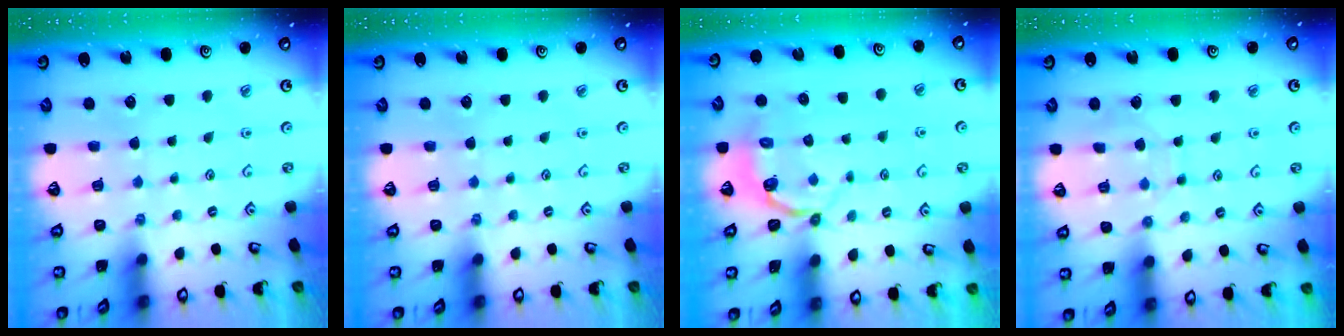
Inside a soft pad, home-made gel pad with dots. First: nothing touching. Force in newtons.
{"total": 0.0}
{"total": 3.5, "press": 2.6, "slide": 2.3}
{"total": 6.1, "press": 6.1, "slide": 0.4}